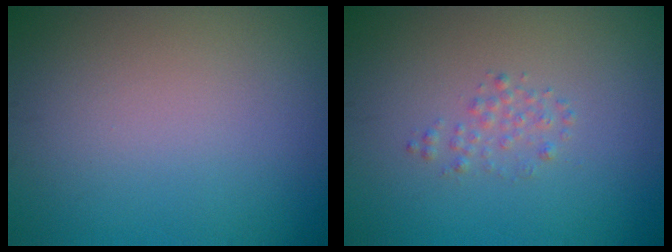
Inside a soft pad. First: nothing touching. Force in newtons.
{"total": 1.1, "press": 1.1, "slide": 0.1}